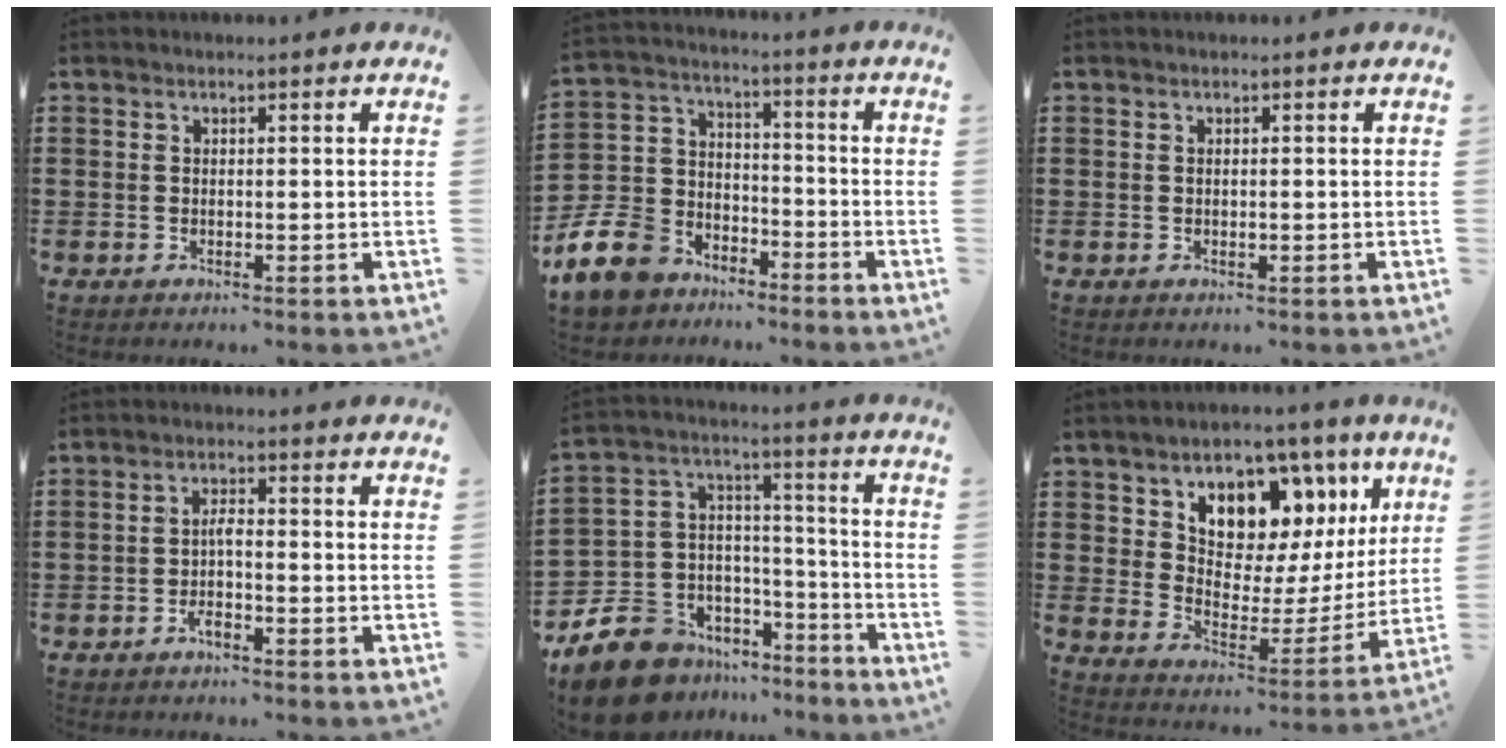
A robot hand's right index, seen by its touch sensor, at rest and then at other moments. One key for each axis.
{"total": 10.3, "fx": -7.8, "fy": 5.9, "fz": 3.2, "tx": -0.115, "ty": 0.028, "tz": -0.158}
{"total": 0.6, "fx": 0.0, "fy": 0.2, "fz": 0.6, "tx": -0.013, "ty": -0.003, "tz": 0.000}
{"total": 2.5, "fx": -1.3, "fy": 0.5, "fz": 2.1, "tx": -0.047, "ty": 0.000, "tz": -0.027}
{"total": 11.1, "fx": -8.7, "fy": 6.5, "fz": 2.5, "tx": -0.092, "ty": 0.018, "tz": -0.168}
{"total": 7.3, "fx": 5.3, "fy": 4.5, "fz": 2.0, "tx": -0.064, "ty": -0.060, "tz": 0.089}